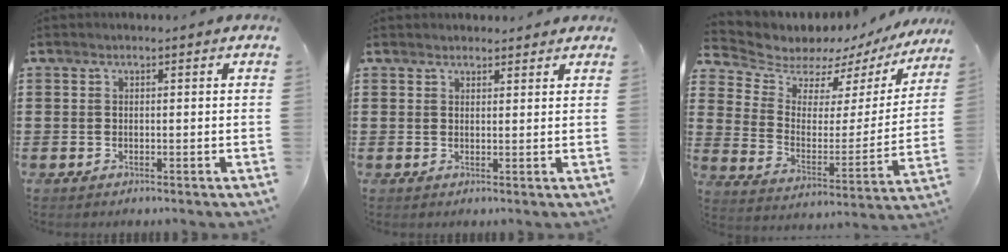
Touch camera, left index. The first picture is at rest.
{"total": 1.9, "force": [1.8, 0.5, 0.0], "torque": [-0.004, 0.002, 0.036]}
{"total": 5.9, "force": [5.4, 2.3, 0.6], "torque": [-0.045, -0.049, 0.090]}